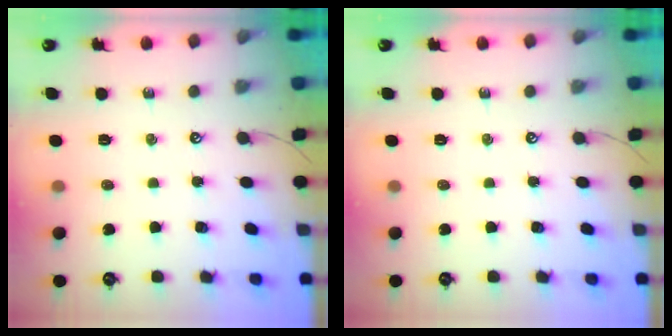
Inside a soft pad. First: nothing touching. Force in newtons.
{"total": 0.0}